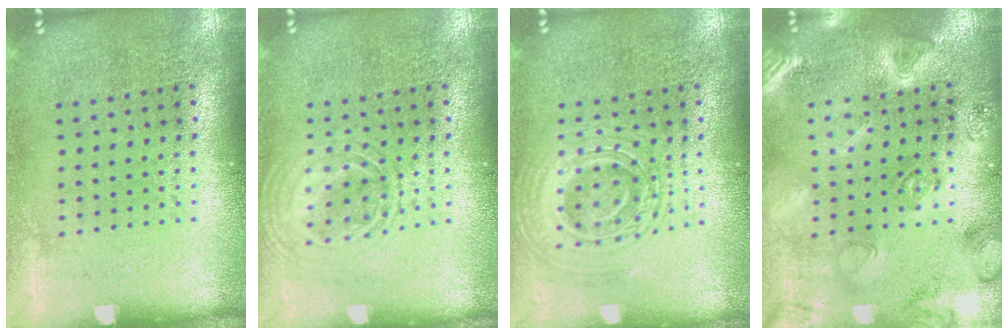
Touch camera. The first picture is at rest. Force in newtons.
{"total": 1.3, "press": 1.3, "slide": 0.2}
{"total": 2.8, "press": 2.7, "slide": 0.5}
{"total": 2.9, "press": 2.9, "slide": 0.5}